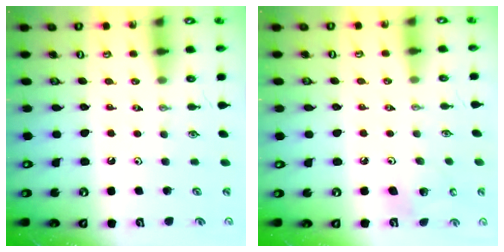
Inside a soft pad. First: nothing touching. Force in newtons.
{"total": 6.5, "press": 6.3, "slide": 1.8}